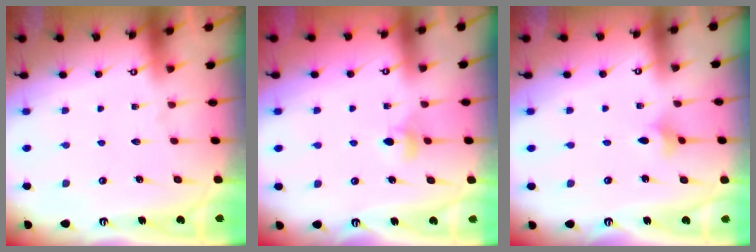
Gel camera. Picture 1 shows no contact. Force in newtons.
{"total": 4.0, "press": 4.0, "slide": 0.9}
{"total": 2.0, "press": 2.0, "slide": 0.4}